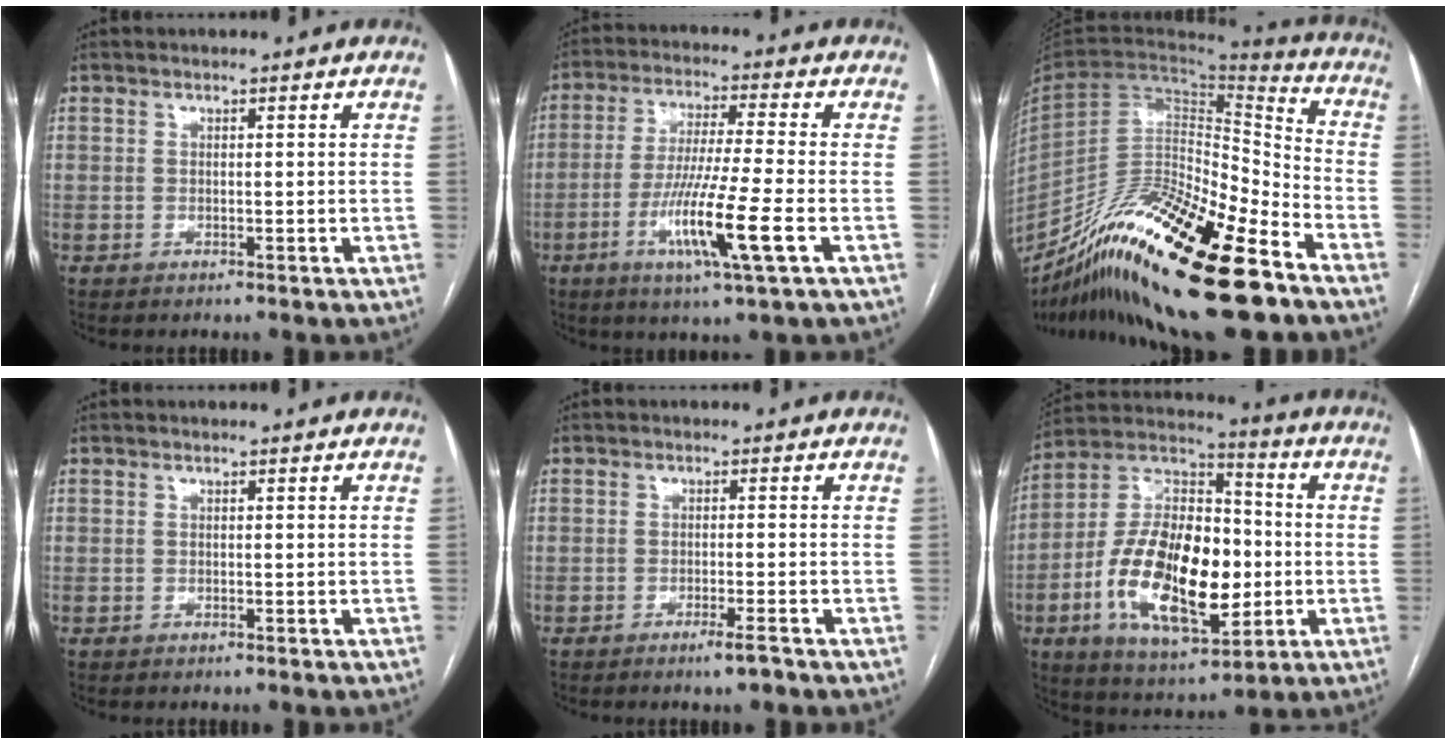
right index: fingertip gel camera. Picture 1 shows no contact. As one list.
[{"total": 12.1, "force": [-4.2, -0.5, 11.3], "torque": [-0.221, -0.022, -0.080]}, {"total": 28.5, "force": [-19.1, 4.8, 20.6], "torque": [-0.348, -0.040, -0.341]}, {"total": 0.0}, {"total": 2.5, "force": [-1.8, -0.3, 1.7], "torque": [-0.031, -0.005, -0.029]}, {"total": 21.0, "force": [-3.7, 9.3, 18.4], "torque": [-0.357, 0.016, -0.058]}]